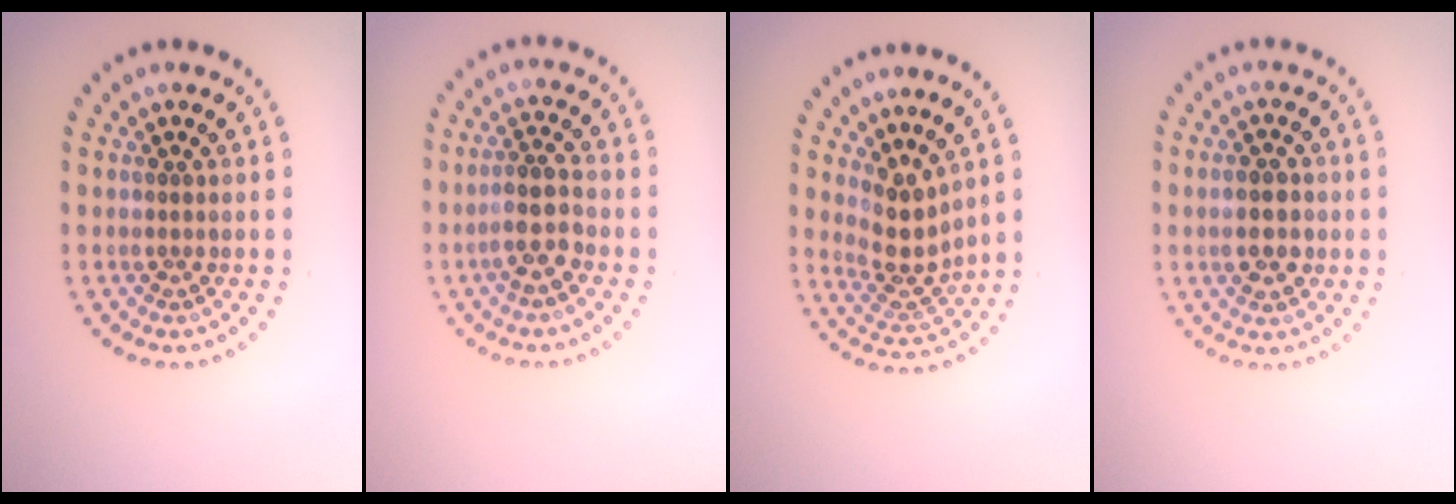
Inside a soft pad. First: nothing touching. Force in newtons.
{"total": 2.7, "press": 2.5, "slide": 1.0}
{"total": 3.5, "press": 2.7, "slide": 2.2}
{"total": 3.0, "press": 3.0, "slide": 0.2}